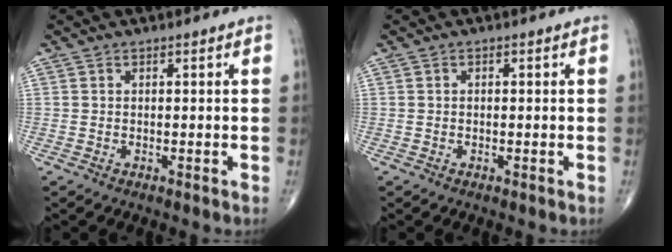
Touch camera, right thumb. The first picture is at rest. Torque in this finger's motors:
{"motor_torque": [-0.33, -0.10, -0.14, -0.04, 0.03]}